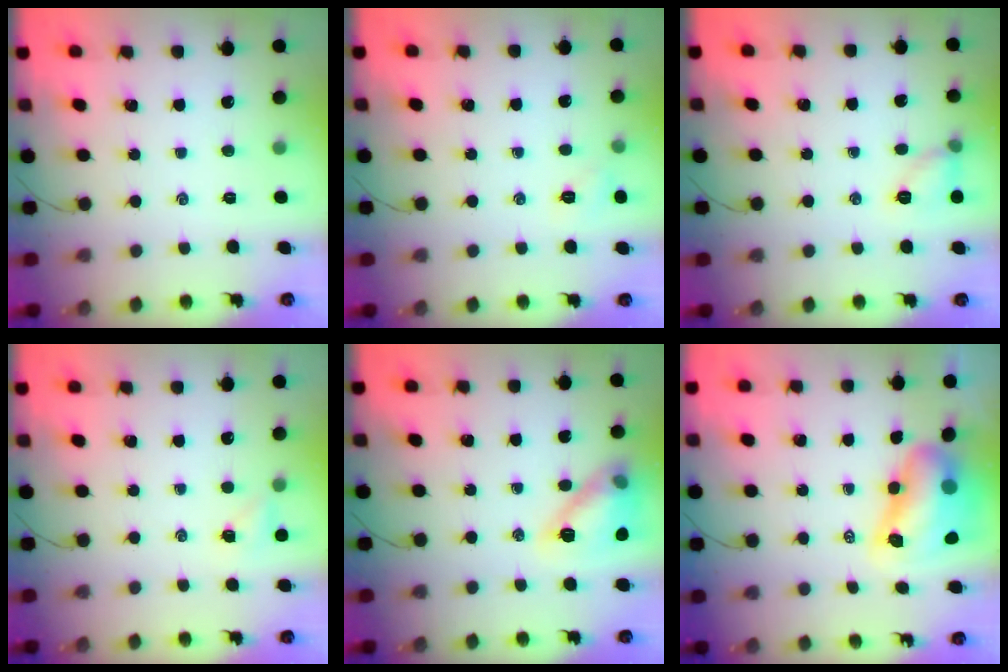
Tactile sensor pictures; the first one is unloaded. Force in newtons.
{"total": 4.8, "press": 4.7, "slide": 1.3}
{"total": 7.2, "press": 7.2, "slide": 0.6}
{"total": 3.9, "press": 3.7, "slide": 1.2}
{"total": 14.2, "press": 14.1, "slide": 1.3}
{"total": 11.4, "press": 10.8, "slide": 3.7}